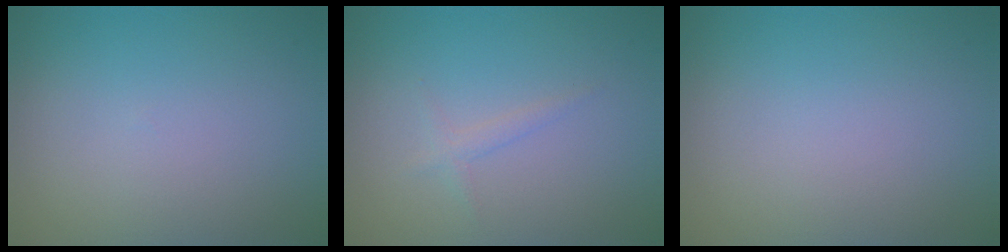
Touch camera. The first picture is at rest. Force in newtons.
{"total": 0.9, "press": 0.9, "slide": 0.1}
{"total": 0.0}